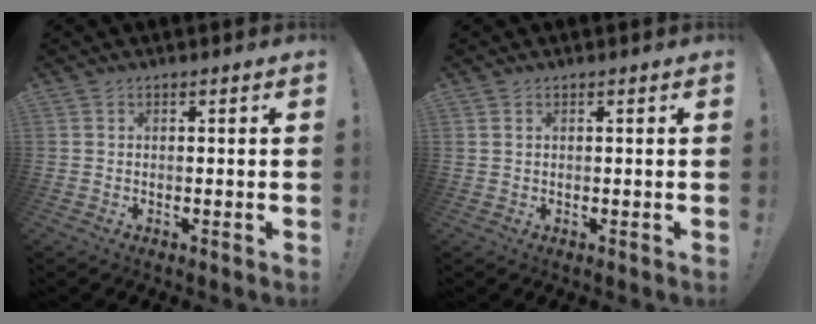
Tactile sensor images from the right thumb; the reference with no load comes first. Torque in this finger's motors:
{"motor_torque": [-0.22, 0.13, 0.17, -0.12, 0.03]}